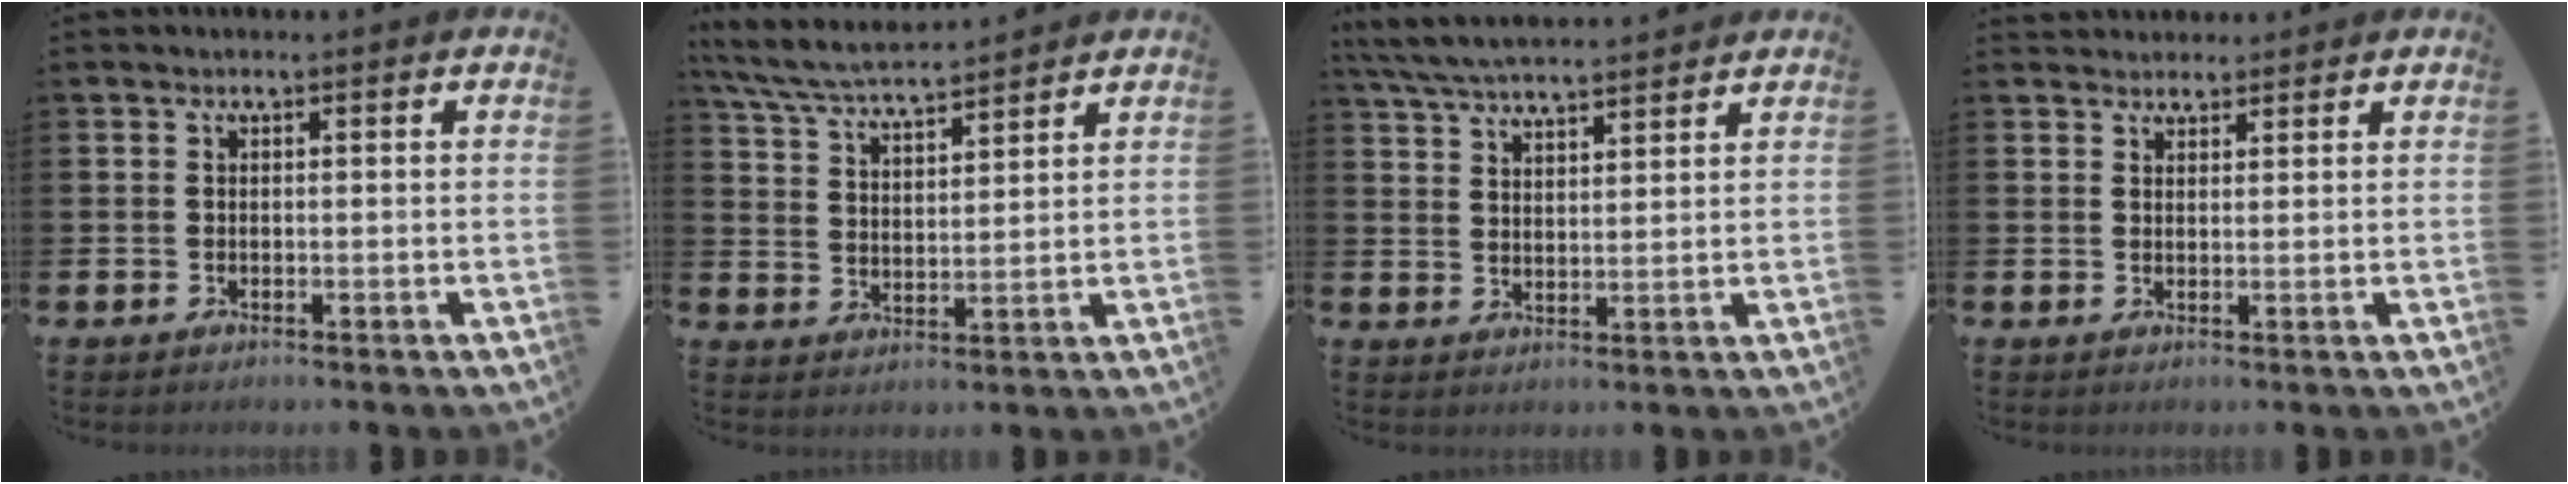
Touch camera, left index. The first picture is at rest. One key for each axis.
{"total": 6.1, "fx": 5.8, "fy": 0.6, "fz": 1.5, "tx": -0.051, "ty": -0.033, "tz": 0.102}
{"total": 5.9, "fx": 5.8, "fy": 0.4, "fz": 1.3, "tx": -0.043, "ty": -0.029, "tz": 0.104}
{"total": 2.4, "fx": 2.3, "fy": 0.8, "fz": -0.2, "tx": 0.016, "ty": -0.011, "tz": 0.039}